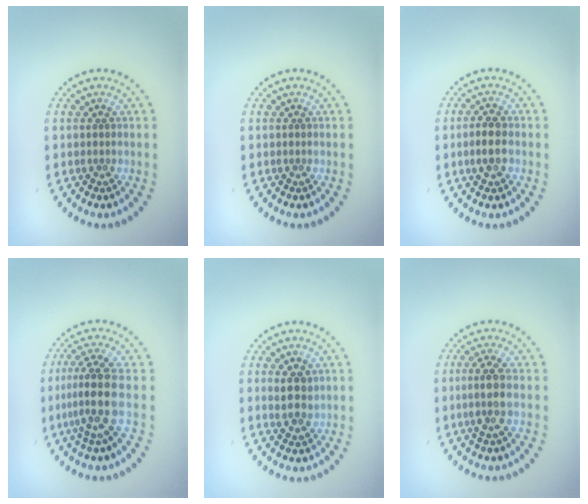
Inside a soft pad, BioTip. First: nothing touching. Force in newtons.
{"total": 0.0}
{"total": 2.5, "press": 2.4, "slide": 0.4}
{"total": 4.0, "press": 3.1, "slide": 2.5}
{"total": 2.4, "press": 2.3, "slide": 0.8}
{"total": 2.4, "press": 2.2, "slide": 1.1}